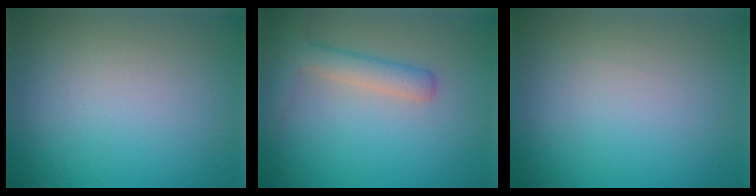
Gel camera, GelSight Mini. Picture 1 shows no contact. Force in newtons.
{"total": 2.8, "press": 2.8, "slide": 0.1}
{"total": 0.0}